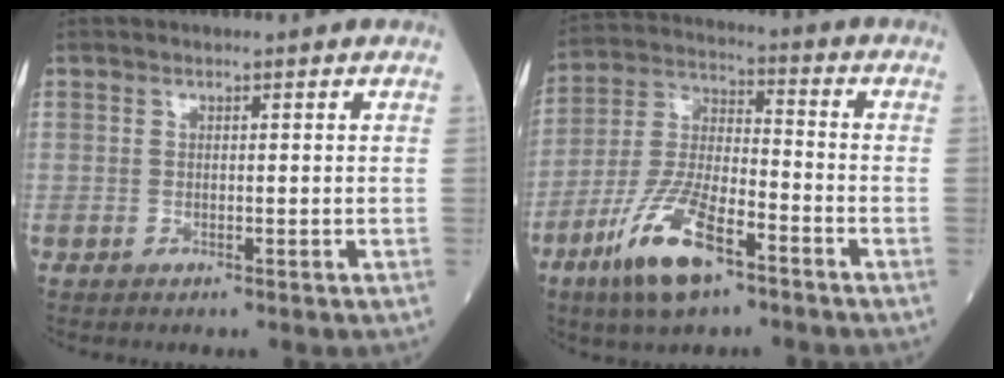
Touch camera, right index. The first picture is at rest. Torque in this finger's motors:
{"motor_torque": [1.10, -1.04, 0.55, 0.17]}